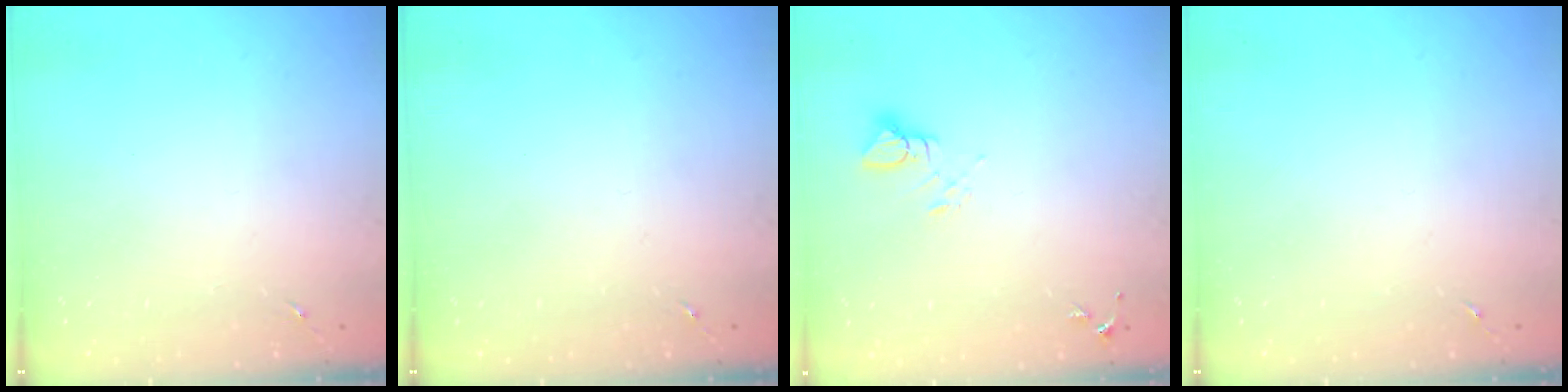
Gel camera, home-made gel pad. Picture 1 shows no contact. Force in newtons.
{"total": 0.0}
{"total": 3.7, "press": 3.7, "slide": 0.1}
{"total": 0.0}